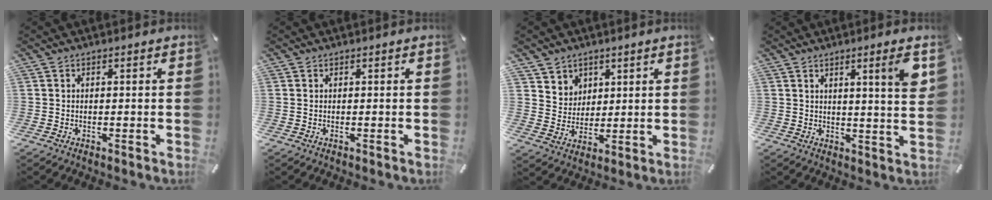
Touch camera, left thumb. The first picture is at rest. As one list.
[{"total": 0.0}, {"total": 6.7, "force": [4.0, 5.4, -0.3], "torque": [-0.008, -0.025, 0.076]}, {"total": 6.9, "force": [3.5, -0.1, 5.9], "torque": [-0.095, -0.018, 0.051]}]